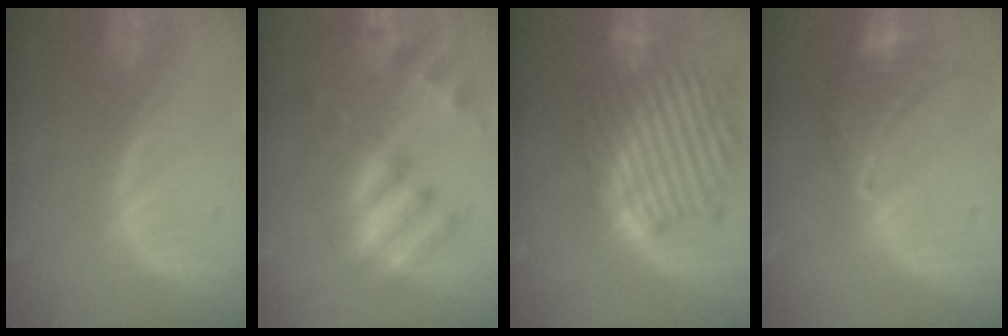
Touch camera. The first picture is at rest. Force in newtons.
{"total": 9.0, "press": 8.3, "slide": 3.7}
{"total": 11.3, "press": 11.2, "slide": 0.6}
{"total": 7.9, "press": 7.1, "slide": 3.4}